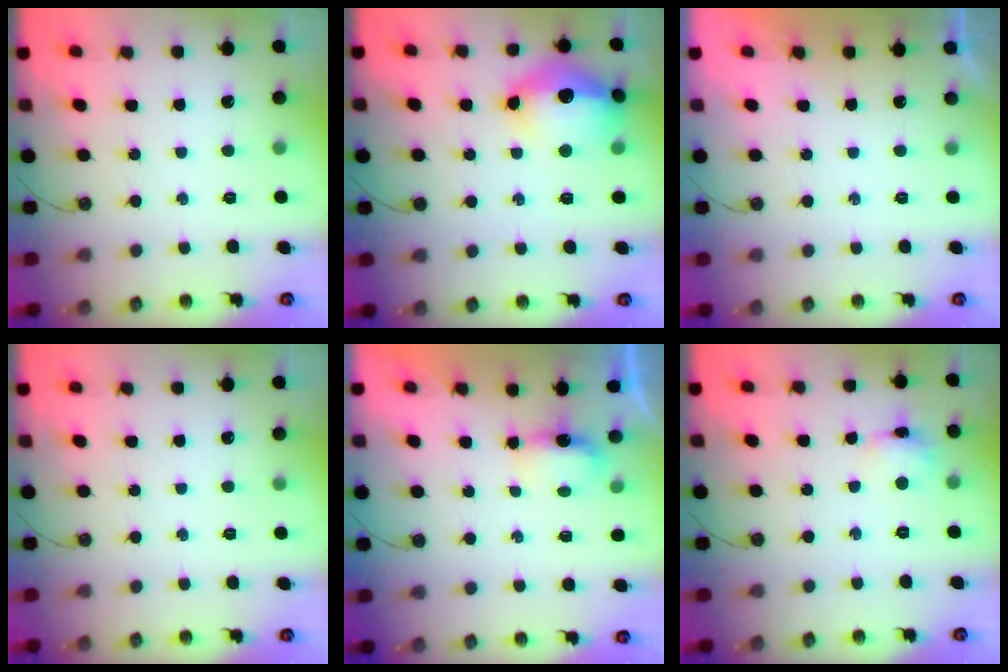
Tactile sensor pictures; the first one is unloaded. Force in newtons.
{"total": 15.9, "press": 15.8, "slide": 1.7}
{"total": 0.0}
{"total": 0.0}
{"total": 11.1, "press": 5.0, "slide": 9.9}
{"total": 5.9, "press": 5.9, "slide": 0.5}